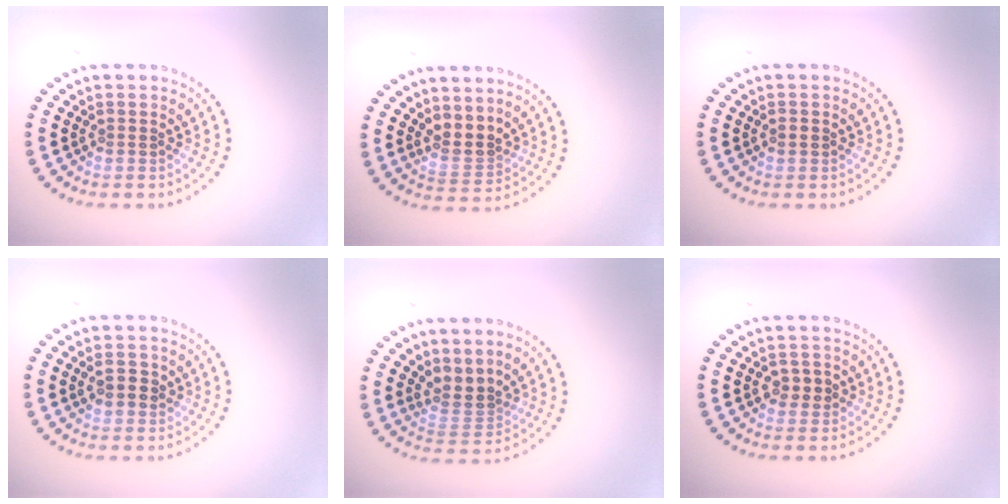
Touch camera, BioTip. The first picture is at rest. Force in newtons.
{"total": 2.5, "press": 2.1, "slide": 1.3}
{"total": 1.0, "press": 1.0, "slide": 0.1}
{"total": 2.2, "press": 2.2, "slide": 0.2}
{"total": 2.4, "press": 1.8, "slide": 1.7}
{"total": 1.9, "press": 1.8, "slide": 0.3}